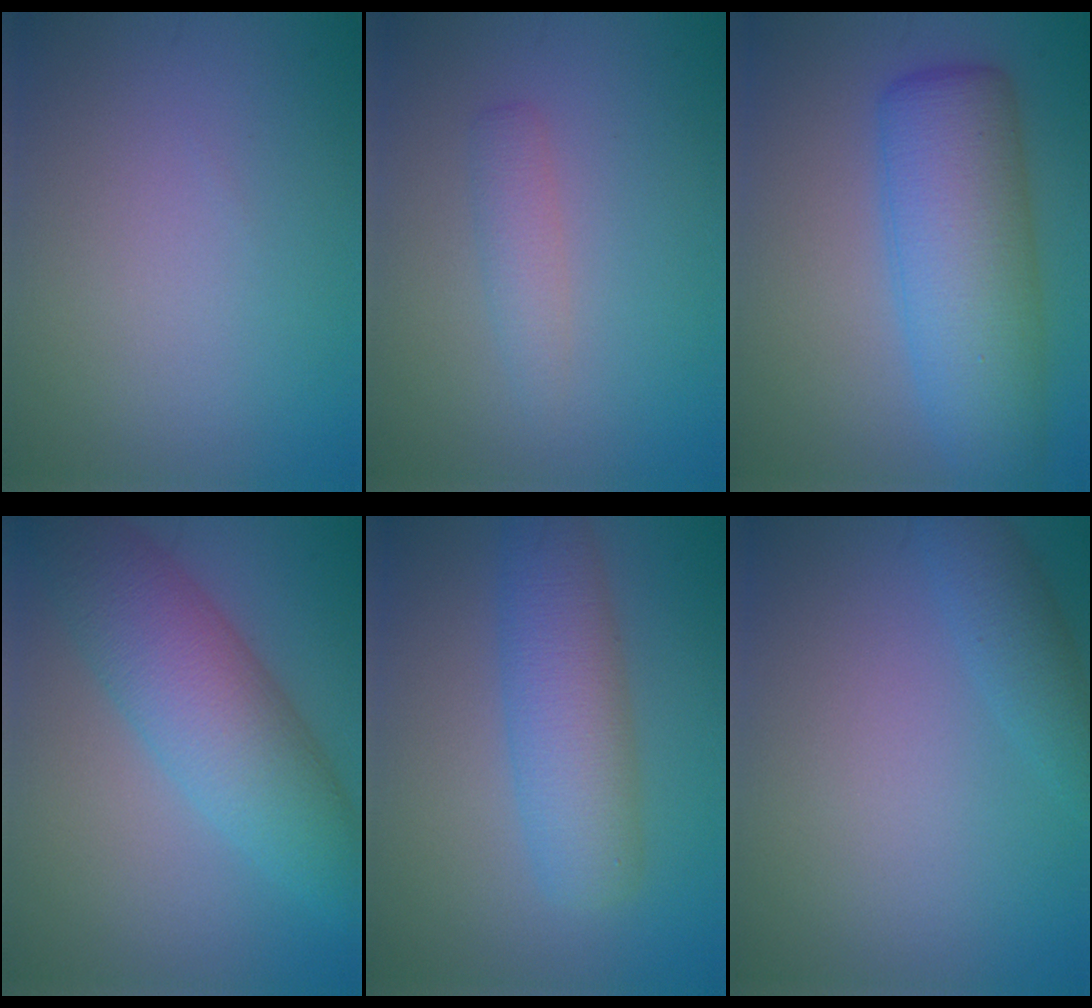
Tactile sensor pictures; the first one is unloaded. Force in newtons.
{"total": 1.7, "press": 1.7, "slide": 0.1}
{"total": 8.2, "press": 8.2, "slide": 0.2}
{"total": 7.8, "press": 7.8, "slide": 0.1}
{"total": 5.4, "press": 5.4, "slide": 0.3}
{"total": 2.1, "press": 2.1, "slide": 0.2}